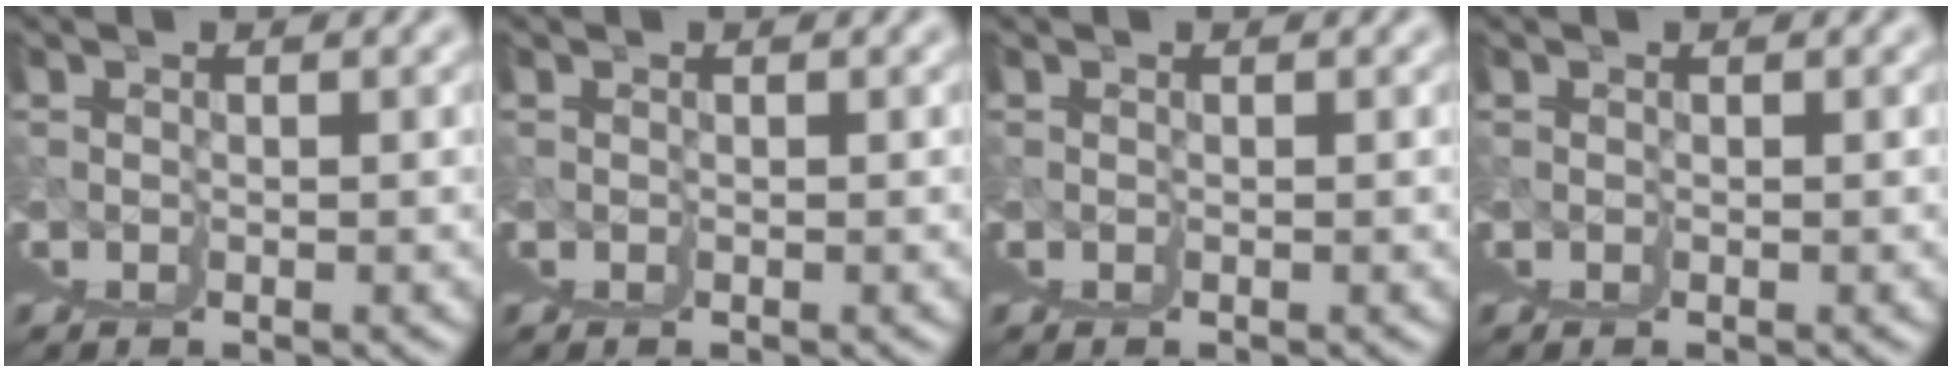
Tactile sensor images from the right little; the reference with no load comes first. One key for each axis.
{"total": 0.0}
{"total": 0.0}
{"total": 0.0}